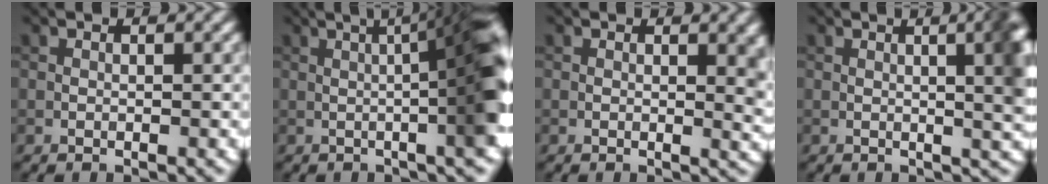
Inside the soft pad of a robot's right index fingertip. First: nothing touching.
{"total": 10.3, "force": [0.7, 2.7, 9.9], "torque": [-0.091, 0.025, 0.004]}
{"total": 2.4, "force": [0.5, 0.9, 2.2], "torque": [-0.020, -0.004, 0.009]}
{"total": 7.8, "force": [1.2, 2.9, 7.1], "torque": [-0.045, 0.020, 0.008]}